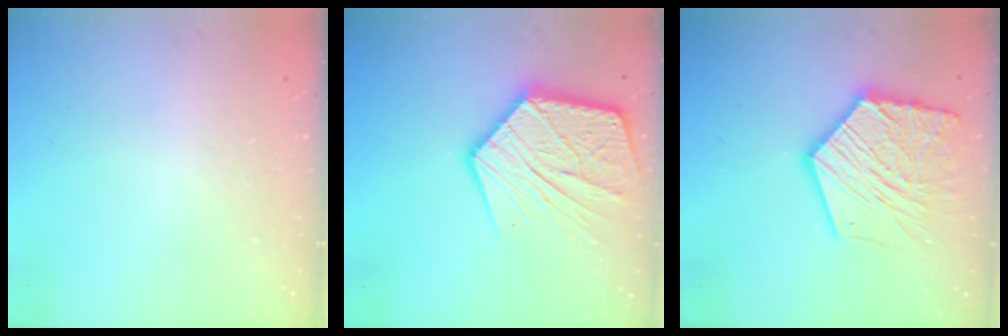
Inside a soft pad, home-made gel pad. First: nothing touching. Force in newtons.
{"total": 19.7, "press": 19.7, "slide": 1.8}
{"total": 19.1, "press": 19.0, "slide": 1.8}